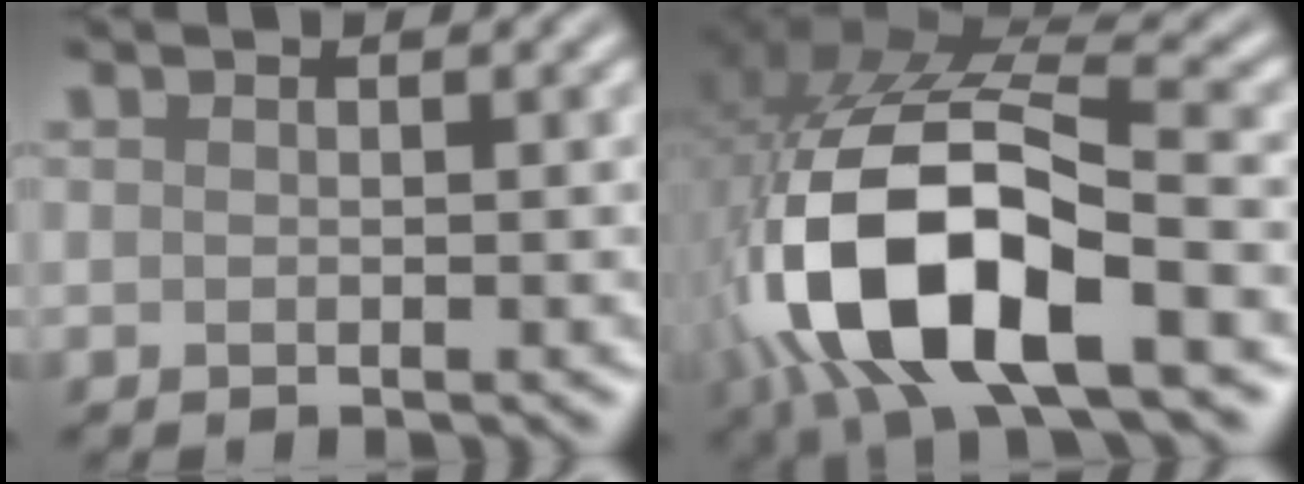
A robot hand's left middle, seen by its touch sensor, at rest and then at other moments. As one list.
[{"total": 14.4, "force": [-4.3, 6.5, 12.1], "torque": [-0.257, -0.010, -0.073]}]